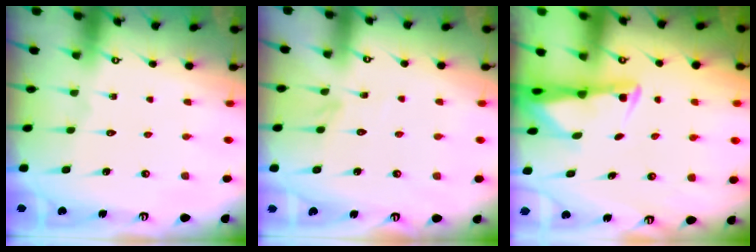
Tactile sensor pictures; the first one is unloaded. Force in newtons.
{"total": 2.9, "press": 2.9, "slide": 0.3}
{"total": 2.4, "press": 2.3, "slide": 0.4}